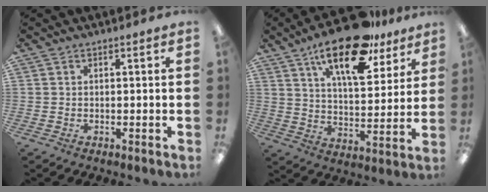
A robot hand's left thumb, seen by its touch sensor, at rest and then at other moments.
{"total": 19.4, "force": [13.1, 7.6, 12.0], "torque": [-0.193, -0.069, 0.217]}